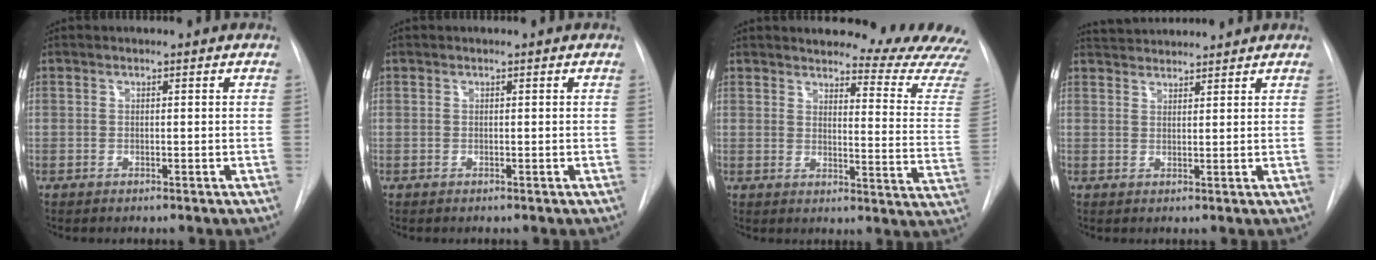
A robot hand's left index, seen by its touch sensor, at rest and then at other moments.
{"total": 0.0}
{"total": 17.1, "force": [16.5, 0.8, 4.2], "torque": [-0.042, -0.130, 0.170]}
{"total": 6.1, "force": [5.9, 0.6, 1.2], "torque": [-0.026, 0.037, 0.093]}